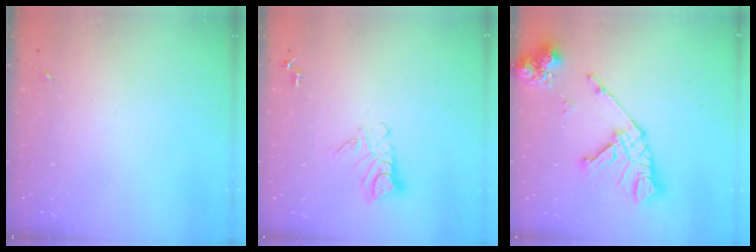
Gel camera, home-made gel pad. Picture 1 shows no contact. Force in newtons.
{"total": 8.5, "press": 8.5, "slide": 0.9}
{"total": 16.6, "press": 16.5, "slide": 2.0}